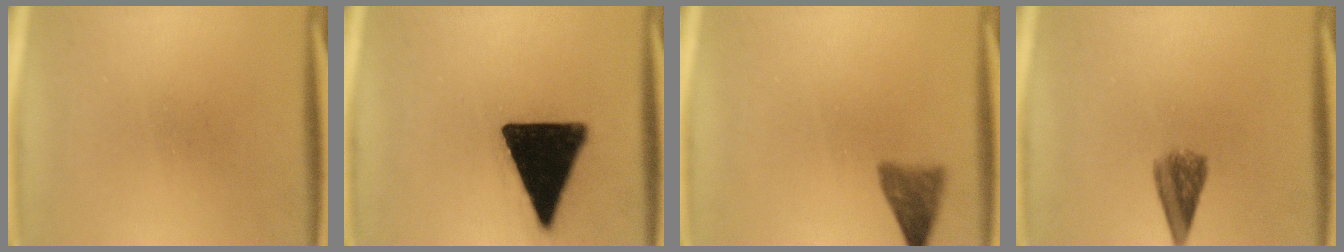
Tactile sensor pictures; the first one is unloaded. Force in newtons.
{"total": 19.1}
{"total": 3.5}
{"total": 4.5}